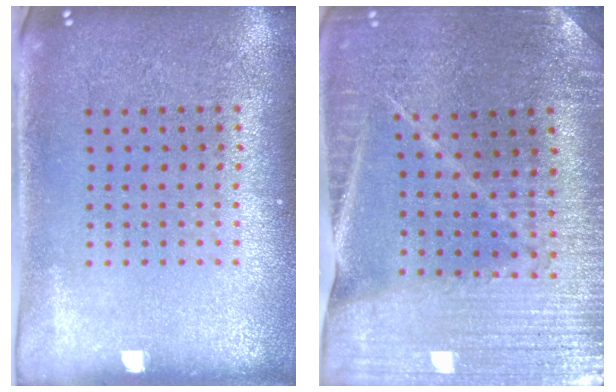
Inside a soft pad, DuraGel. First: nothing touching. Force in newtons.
{"total": 3.1, "press": 3.1, "slide": 0.3}